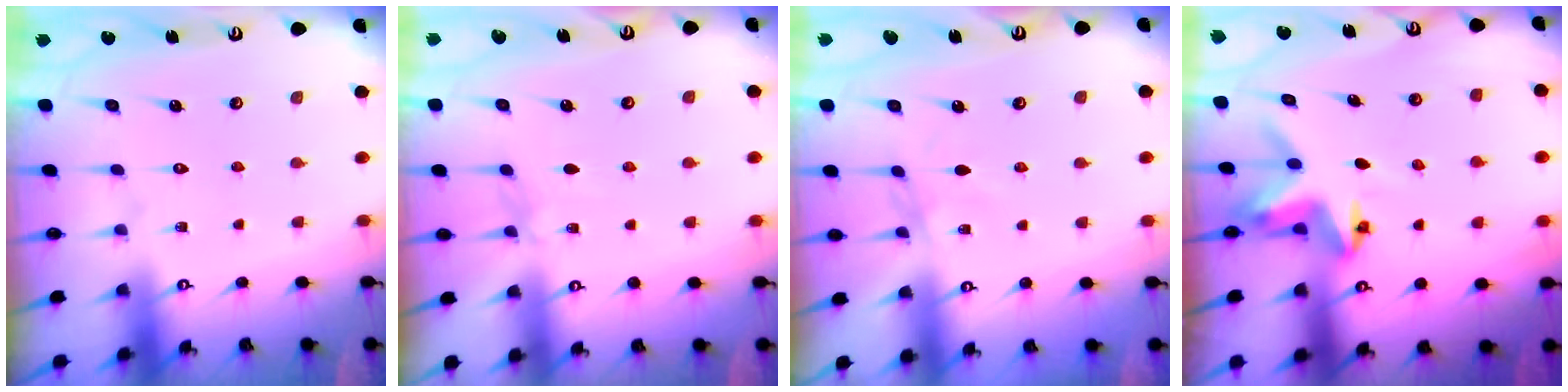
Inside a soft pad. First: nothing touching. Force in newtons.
{"total": 3.0, "press": 2.9, "slide": 0.5}
{"total": 1.7, "press": 1.6, "slide": 0.4}
{"total": 4.0, "press": 3.9, "slide": 0.5}